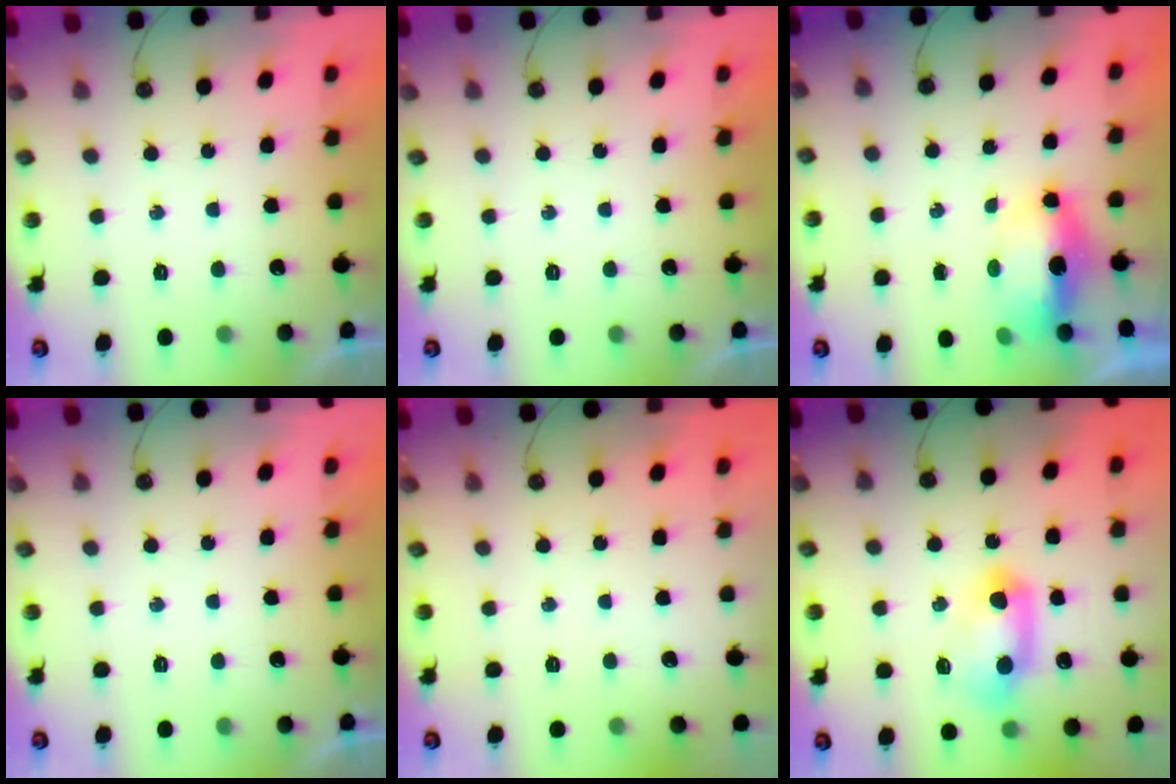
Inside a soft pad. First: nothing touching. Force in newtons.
{"total": 0.0}
{"total": 6.6, "press": 6.5, "slide": 1.1}
{"total": 0.0}
{"total": 0.0}
{"total": 12.0, "press": 12.0, "slide": 1.2}